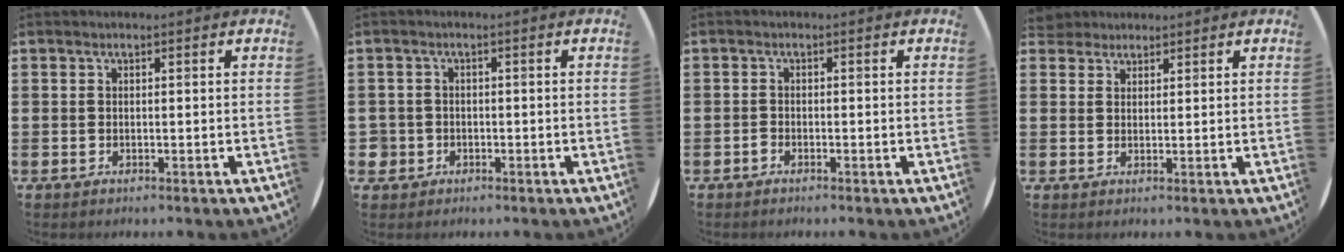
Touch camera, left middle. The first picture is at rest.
{"total": 1.7, "force": [-0.5, 1.6, 0.1], "torque": [-0.007, 0.005, -0.014]}
{"total": 0.6, "force": [-0.5, 0.2, 0.1], "torque": [-0.004, 0.002, -0.012]}
{"total": 2.5, "force": [2.3, 0.9, -0.1], "torque": [0.003, 0.000, 0.044]}